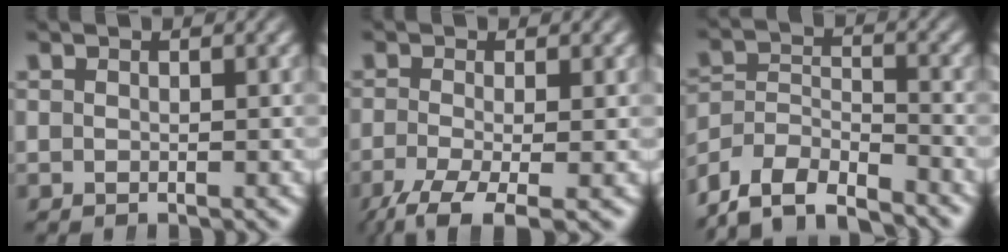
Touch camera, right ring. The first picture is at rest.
{"total": 6.6, "force": [-4.8, 2.6, 3.8], "torque": [-0.076, -0.043, -0.058]}
{"total": 9.4, "force": [-6.6, 5.9, 3.0], "torque": [-0.087, -0.047, -0.104]}